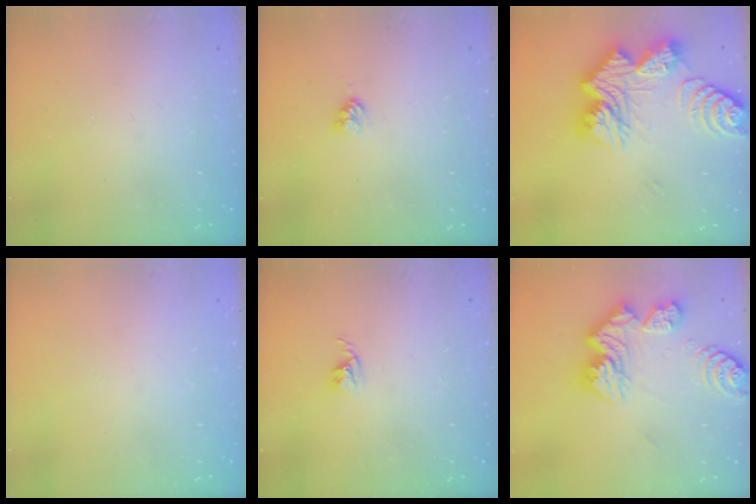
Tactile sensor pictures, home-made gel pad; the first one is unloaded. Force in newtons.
{"total": 3.8, "press": 3.8, "slide": 0.5}
{"total": 22.5, "press": 22.3, "slide": 2.2}
{"total": 0.0}
{"total": 2.6, "press": 2.6, "slide": 0.4}
{"total": 13.9, "press": 13.9, "slide": 1.3}